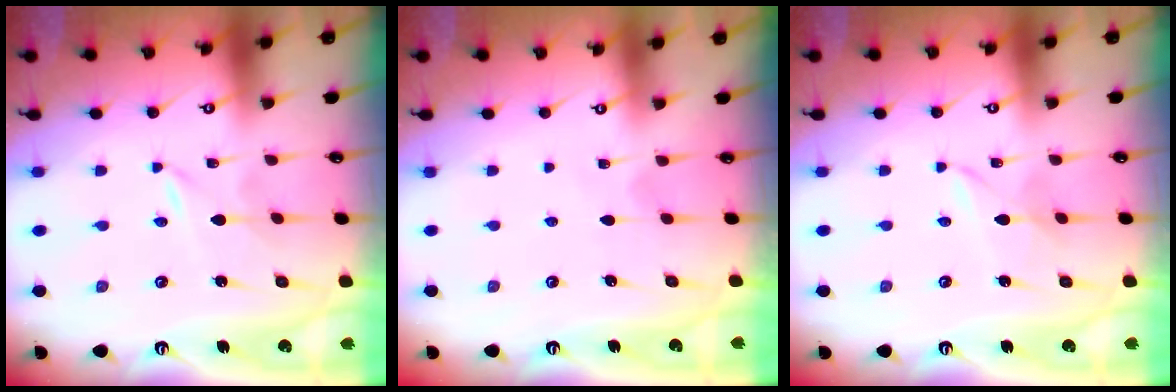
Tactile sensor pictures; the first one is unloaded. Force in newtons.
{"total": 2.6, "press": 2.6, "slide": 0.2}
{"total": 2.5, "press": 2.5, "slide": 0.3}